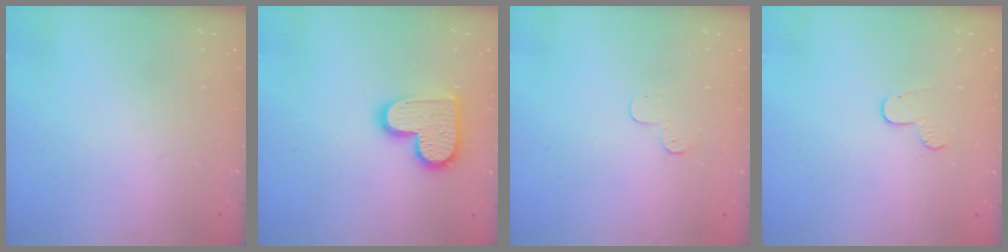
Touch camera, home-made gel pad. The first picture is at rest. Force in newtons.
{"total": 14.2, "press": 14.2, "slide": 1.1}
{"total": 3.5, "press": 3.5, "slide": 0.4}
{"total": 5.7, "press": 5.7, "slide": 0.5}